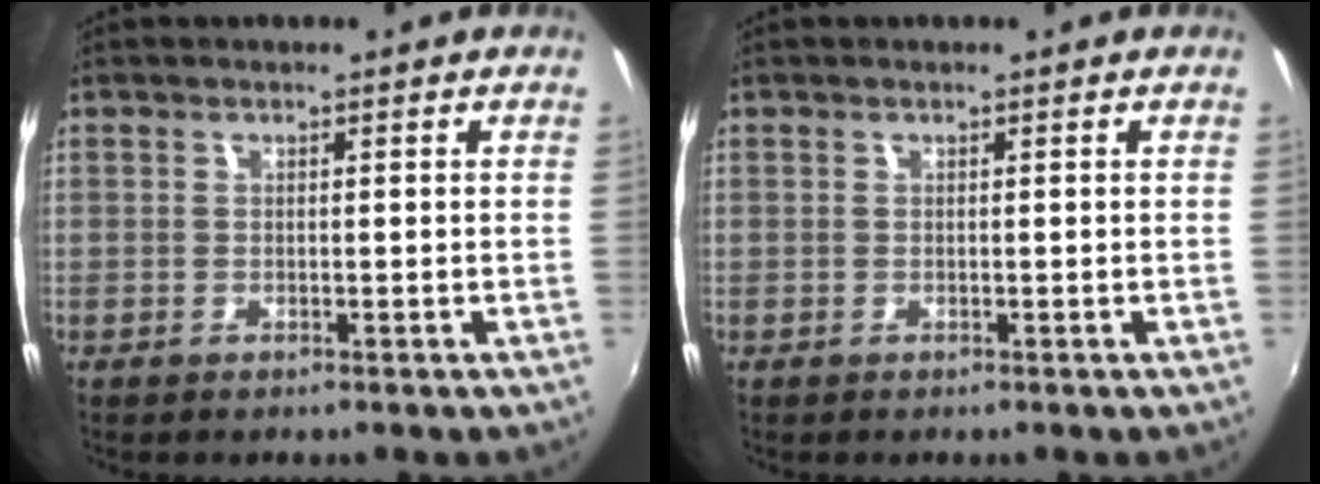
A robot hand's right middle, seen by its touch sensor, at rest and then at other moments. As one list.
[{"total": 0.0}]